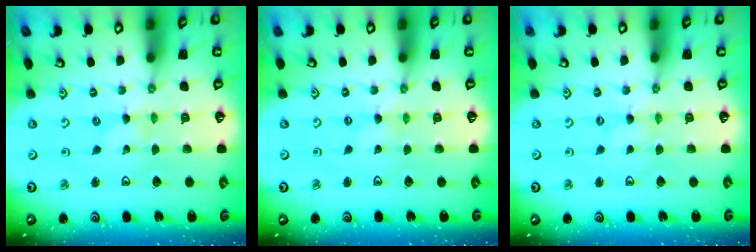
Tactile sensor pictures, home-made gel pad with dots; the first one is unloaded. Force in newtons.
{"total": 0.0}
{"total": 0.0}